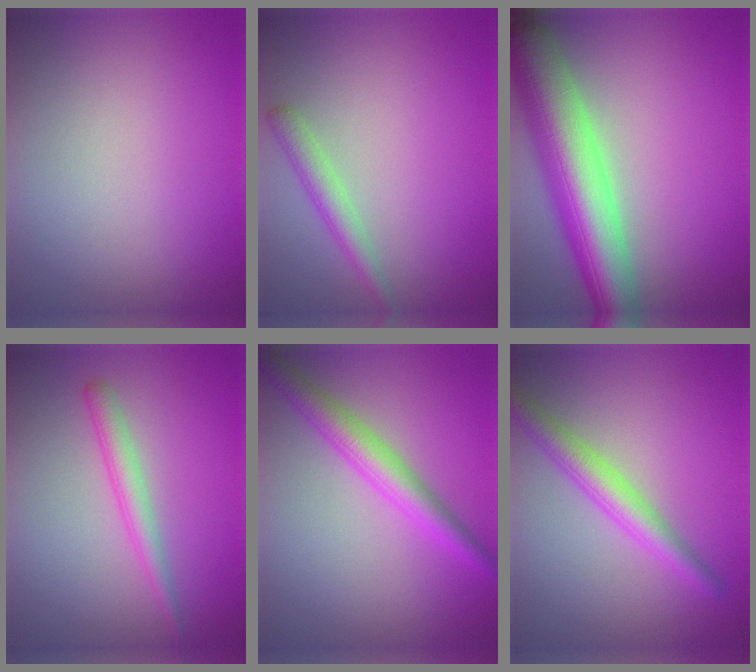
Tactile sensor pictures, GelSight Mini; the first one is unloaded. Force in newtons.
{"total": 2.2, "press": 2.2, "slide": 0.1}
{"total": 9.9, "press": 9.8, "slide": 0.5}
{"total": 2.2, "press": 2.2, "slide": 0.2}
{"total": 3.9, "press": 3.9, "slide": 0.0}
{"total": 3.7, "press": 3.7, "slide": 0.1}